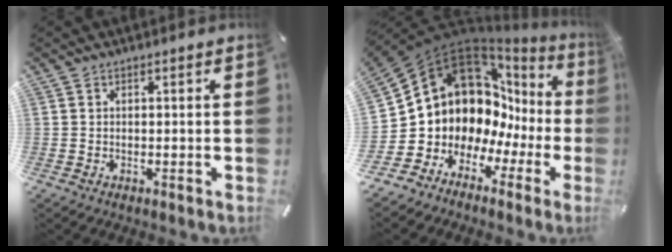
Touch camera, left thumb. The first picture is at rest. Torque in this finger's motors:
{"motor_torque": [0.88, 3.18, 2.49, 0.28, 0.23]}